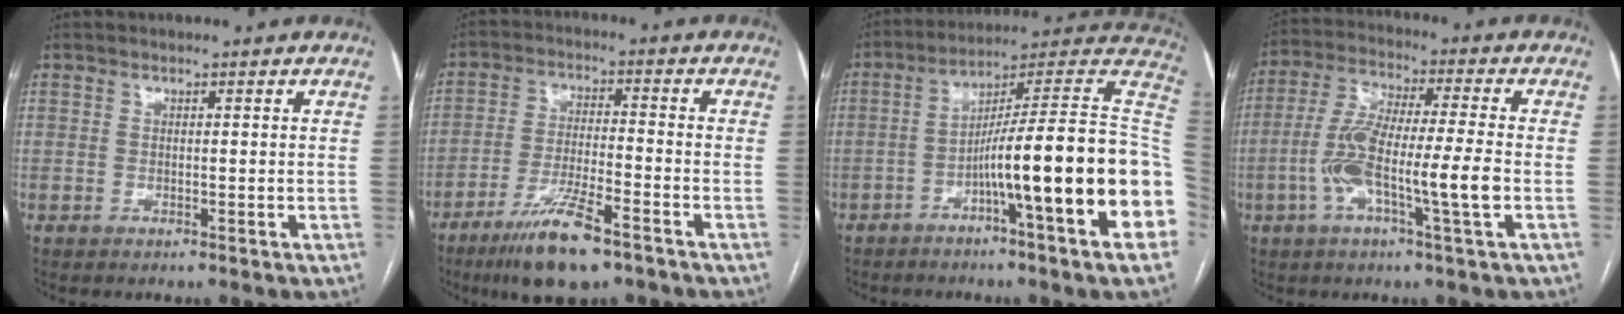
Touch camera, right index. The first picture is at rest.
{"total": 10.7, "force": [-7.0, 1.7, 7.9], "torque": [-0.153, -0.021, -0.120]}
{"total": 22.9, "force": [-5.4, 0.1, 22.2], "torque": [-0.234, 0.024, -0.087]}
{"total": 11.7, "force": [-2.9, 0.5, 11.4], "torque": [-0.226, 0.006, -0.060]}